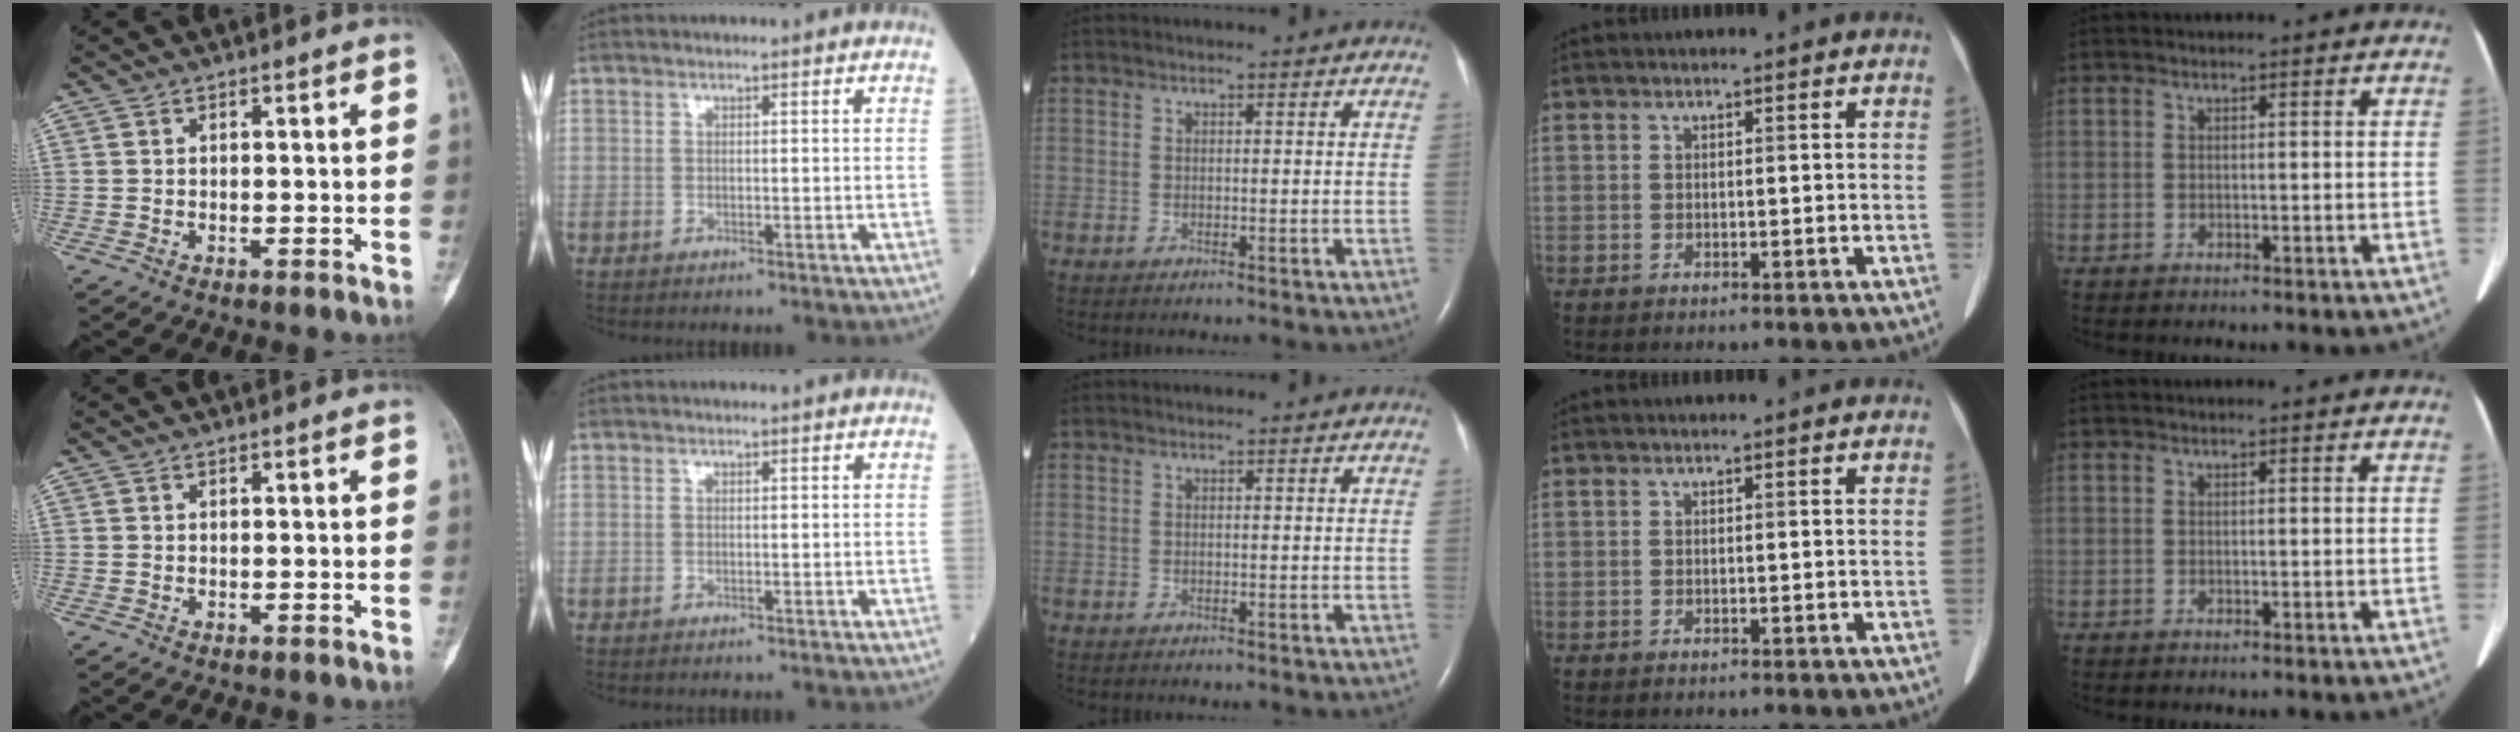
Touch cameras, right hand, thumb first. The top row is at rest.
{}